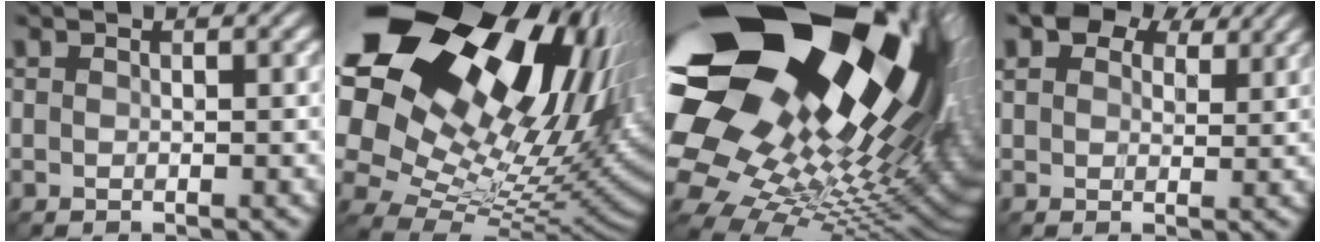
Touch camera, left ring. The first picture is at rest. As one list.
[{"total": 21.2, "force": [8.8, 13.1, 14.1], "torque": [-0.243, 0.025, 0.164]}, {"total": 23.5, "force": [6.6, 14.1, 17.6], "torque": [-0.335, 0.023, 0.092]}, {"total": 6.3, "force": [4.3, 3.4, 3.0], "torque": [-0.061, 0.012, 0.060]}]